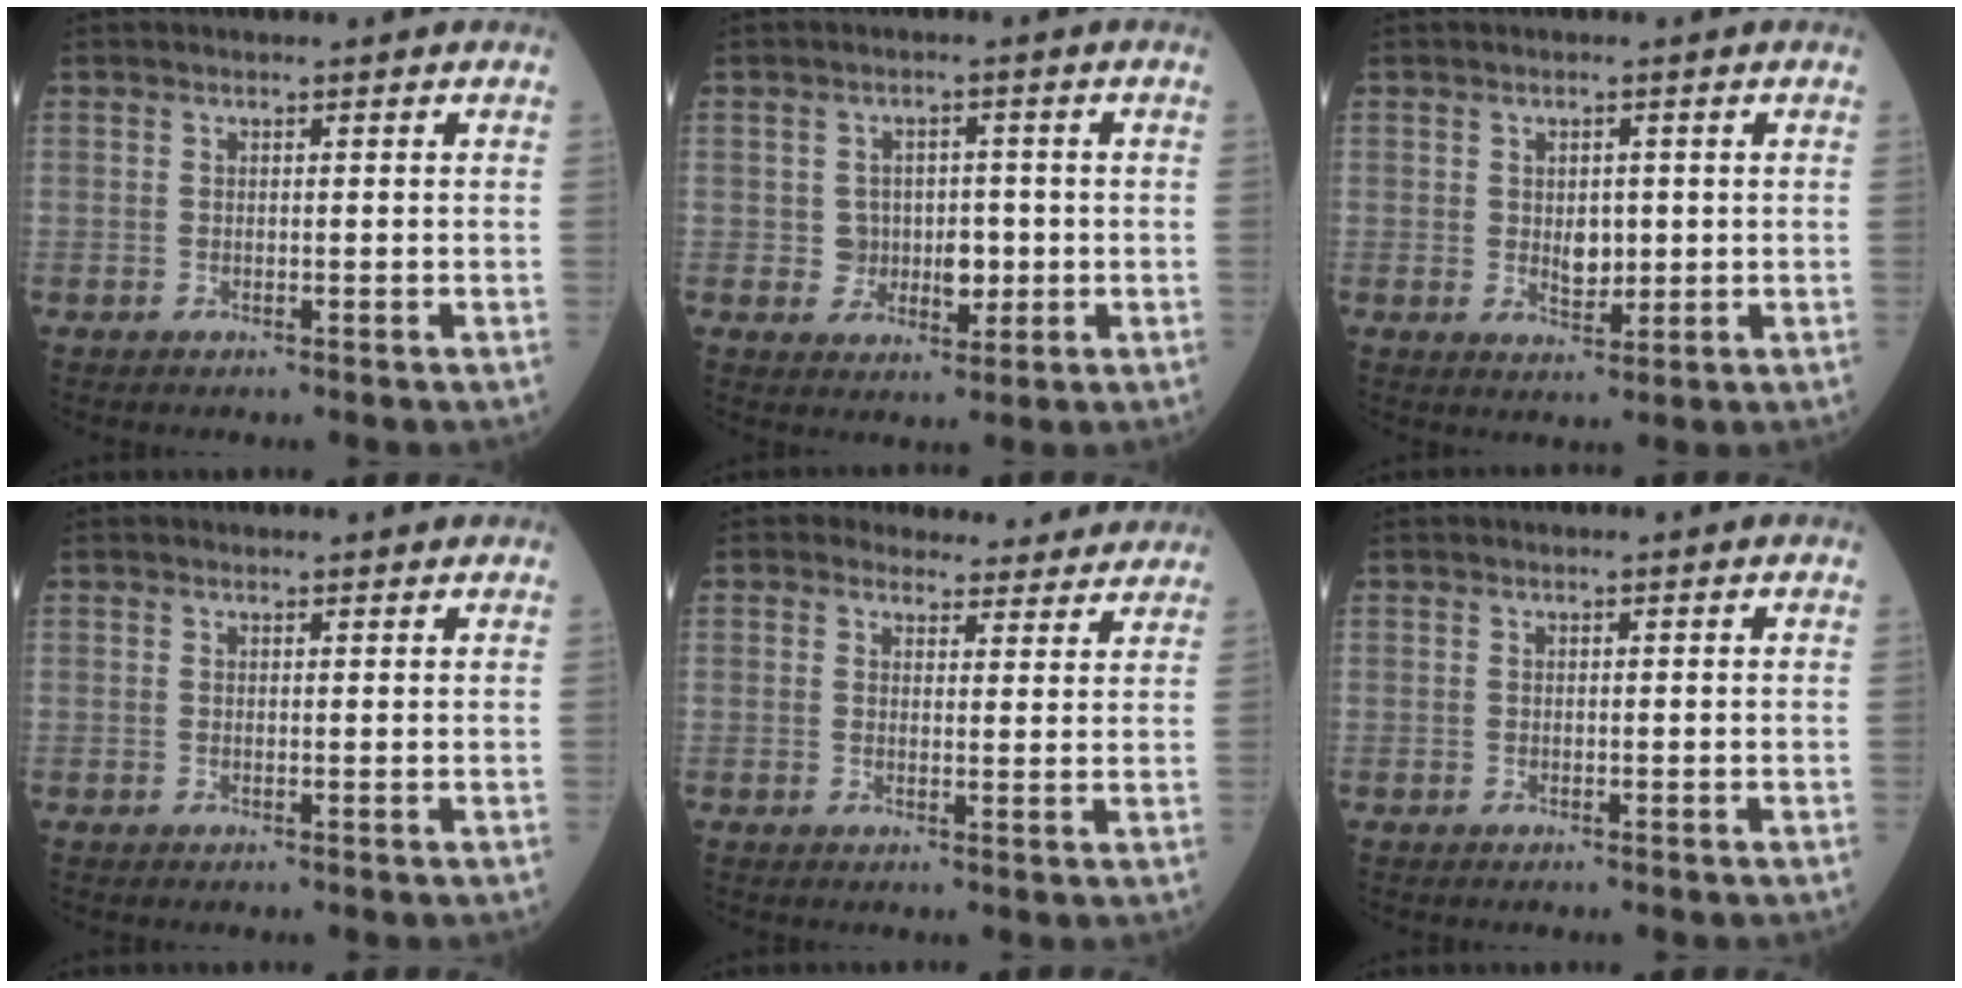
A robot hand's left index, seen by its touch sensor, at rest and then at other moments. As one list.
[{"total": 4.4, "force": [-0.4, 3.6, 2.4], "torque": [-0.024, 0.008, 0.001]}, {"total": 3.0, "force": [0.2, 2.0, 2.2], "torque": [-0.031, -0.001, 0.010]}, {"total": 1.2, "force": [1.1, 0.2, 0.1], "torque": [-0.003, 0.004, 0.014]}, {"total": 8.4, "force": [7.8, 2.9, 0.6], "torque": [0.026, 0.005, 0.073]}, {"total": 0.0}]